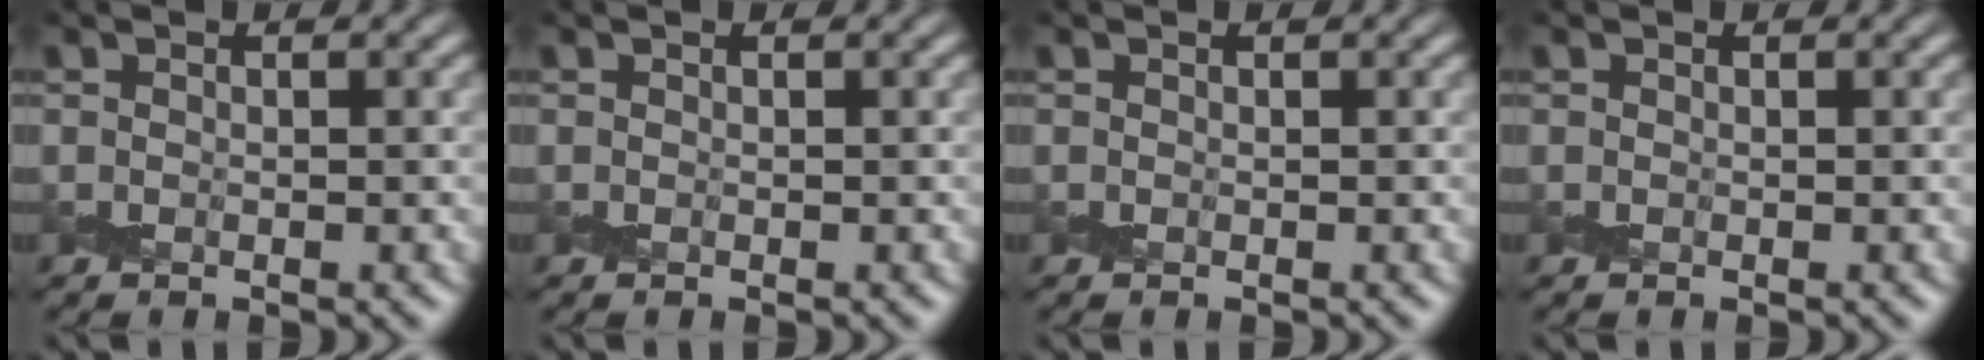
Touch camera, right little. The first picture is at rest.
{"total": 0.0}
{"total": 0.0}
{"total": 0.0}